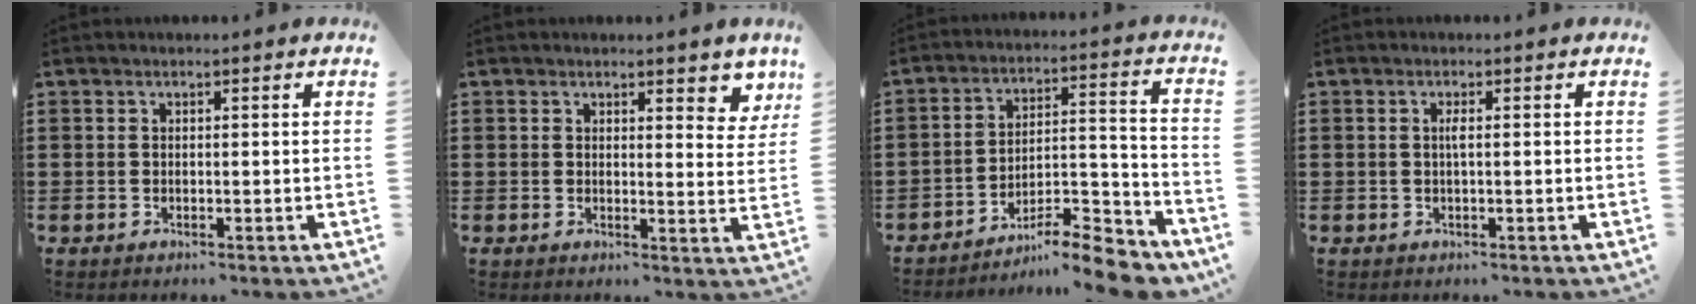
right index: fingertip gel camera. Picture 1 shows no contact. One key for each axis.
{"total": 2.9, "fx": 2.6, "fy": 0.7, "fz": 1.1, "tx": -0.014, "ty": -0.004, "tz": 0.044}
{"total": 10.0, "fx": -9.0, "fy": 1.7, "fz": 4.1, "tx": -0.048, "ty": 0.028, "tz": -0.170}
{"total": 1.2, "fx": 0.1, "fy": 0.1, "fz": 1.1, "tx": -0.022, "ty": -0.001, "tz": 0.000}